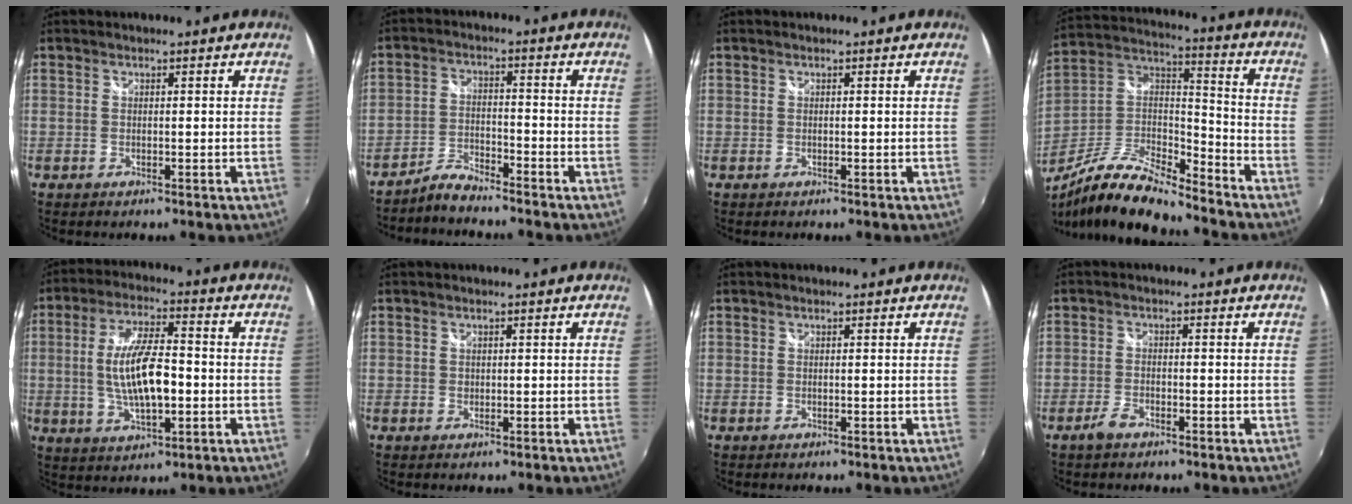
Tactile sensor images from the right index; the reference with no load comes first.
{"total": 4.5, "force": [-4.3, 0.7, 1.3], "torque": [-0.037, 0.007, -0.085]}
{"total": 0.0}
{"total": 17.7, "force": [-13.5, 4.2, 10.8], "torque": [-0.223, -0.012, -0.257]}
{"total": 12.1, "force": [-1.3, 4.1, 11.3], "torque": [-0.221, 0.000, -0.016]}
{"total": 0.7, "force": [0.0, 0.6, 0.2], "torque": [0.000, -0.001, 0.000]}
{"total": 0.0}
{"total": 3.0, "force": [-2.2, 1.2, 1.7], "torque": [-0.046, -0.002, -0.045]}